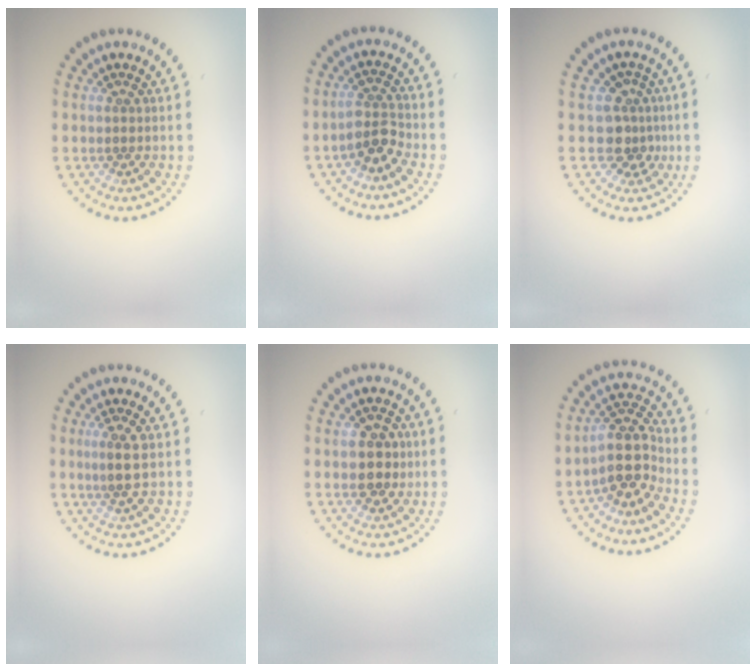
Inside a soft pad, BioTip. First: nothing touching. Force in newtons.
{"total": 2.6, "press": 2.4, "slide": 1.2}
{"total": 2.8, "press": 2.1, "slide": 1.8}
{"total": 2.0, "press": 1.8, "slide": 0.9}
{"total": 3.0, "press": 3.0, "slide": 0.1}
{"total": 4.2, "press": 3.5, "slide": 2.4}